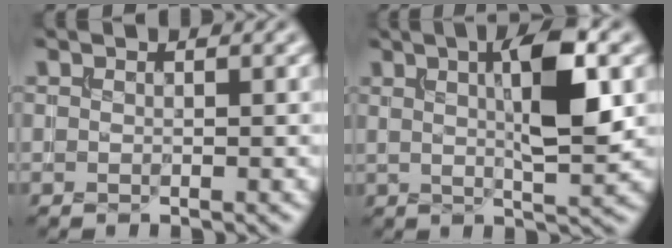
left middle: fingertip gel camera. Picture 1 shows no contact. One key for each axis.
{"total": 7.0, "fx": 1.7, "fy": 1.5, "fz": 6.6, "tx": -0.098, "ty": 0.006, "tz": 0.026}